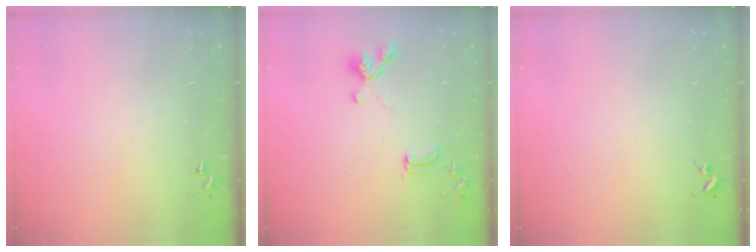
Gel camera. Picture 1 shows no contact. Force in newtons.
{"total": 11.2, "press": 11.0, "slide": 2.0}
{"total": 0.0}